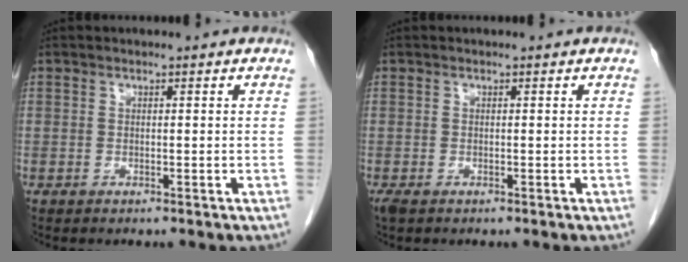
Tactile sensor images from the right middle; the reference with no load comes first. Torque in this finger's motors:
{"motor_torque": [0.27, -0.03, 0.04, 0.02]}